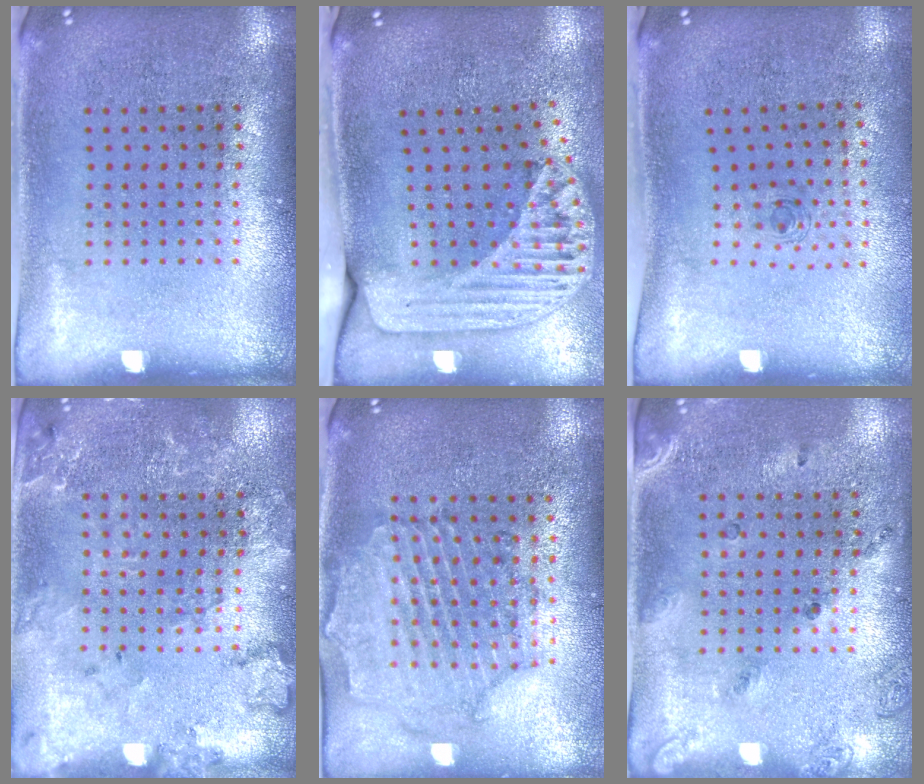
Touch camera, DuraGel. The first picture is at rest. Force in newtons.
{"total": 2.2, "press": 1.7, "slide": 1.4}
{"total": 0.6, "press": 0.2, "slide": 0.5}
{"total": 1.9, "press": 1.9, "slide": 0.2}
{"total": 0.7, "press": 0.6, "slide": 0.4}
{"total": 1.5, "press": 1.1, "slide": 1.0}